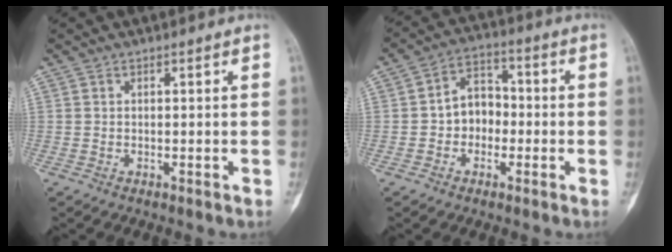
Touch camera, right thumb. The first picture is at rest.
{"total": 7.7, "force": [-1.2, 6.1, 4.6], "torque": [-0.044, 0.032, -0.035]}